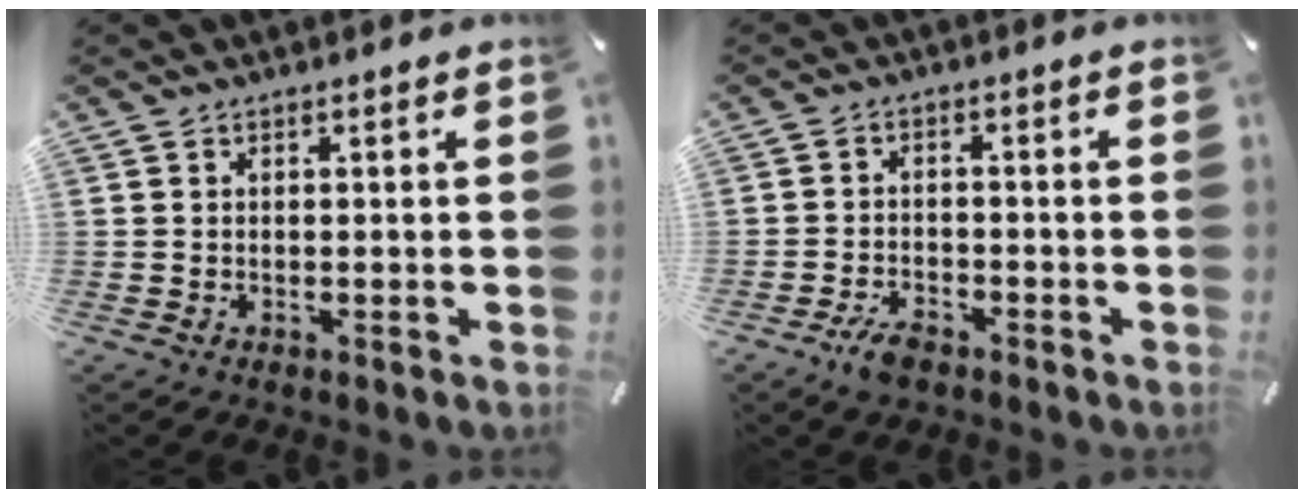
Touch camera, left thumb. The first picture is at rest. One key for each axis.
{"total": 4.4, "fx": -3.2, "fy": 2.1, "fz": 2.2, "tx": -0.047, "ty": 0.016, "tz": -0.061}